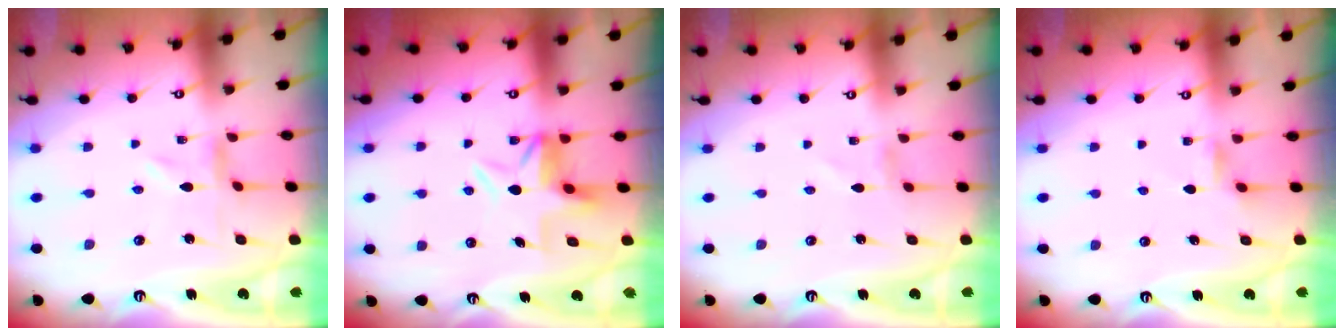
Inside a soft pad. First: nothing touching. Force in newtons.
{"total": 4.7, "press": 4.3, "slide": 1.8}
{"total": 1.3, "press": 1.3, "slide": 0.1}
{"total": 2.4, "press": 2.3, "slide": 0.5}